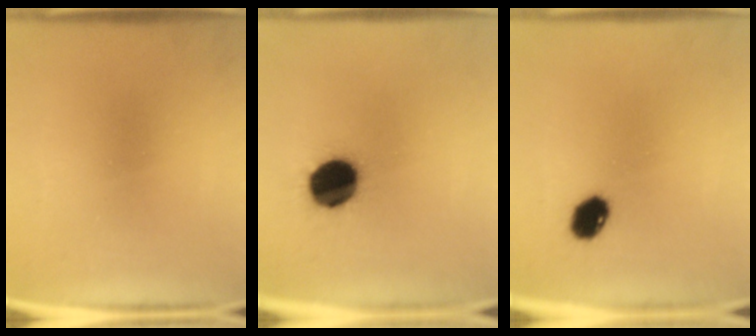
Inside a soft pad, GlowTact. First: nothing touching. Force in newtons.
{"total": 13.4}
{"total": 5.4}